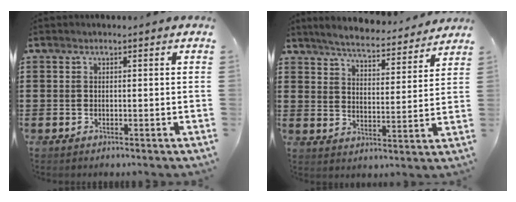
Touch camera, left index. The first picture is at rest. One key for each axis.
{"total": 5.1, "fx": 5.0, "fy": 0.2, "fz": 1.2, "tx": -0.049, "ty": -0.031, "tz": 0.083}